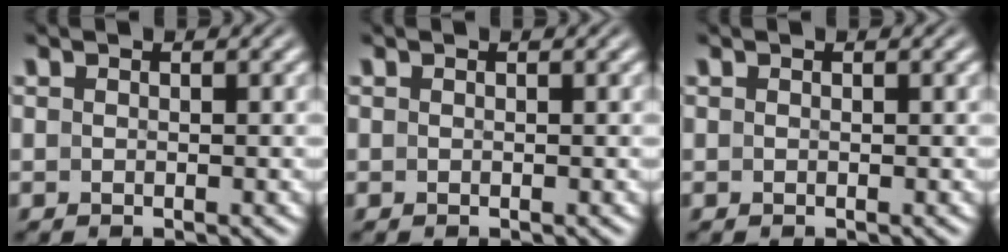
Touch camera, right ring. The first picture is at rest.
{"total": 0.0}
{"total": 0.0}